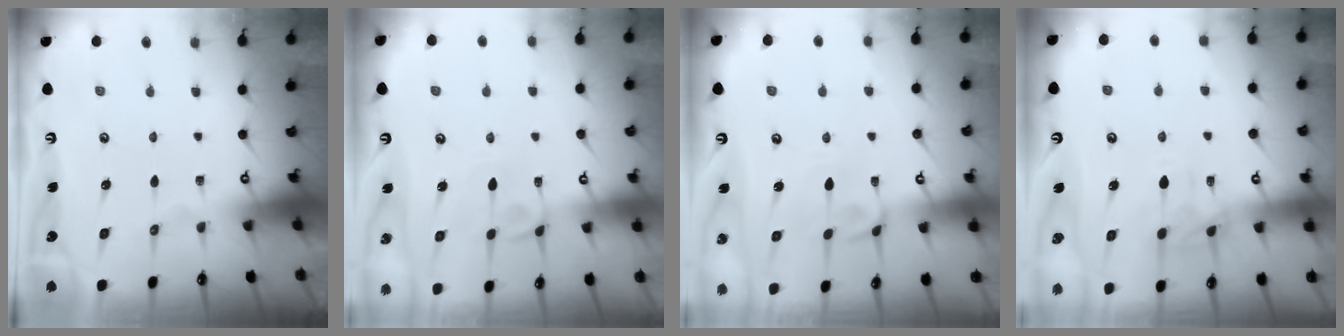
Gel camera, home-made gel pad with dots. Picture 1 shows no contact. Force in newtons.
{"total": 2.1, "press": 2.1, "slide": 0.3}
{"total": 2.5, "press": 2.4, "slide": 0.7}
{"total": 2.8, "press": 2.5, "slide": 1.3}